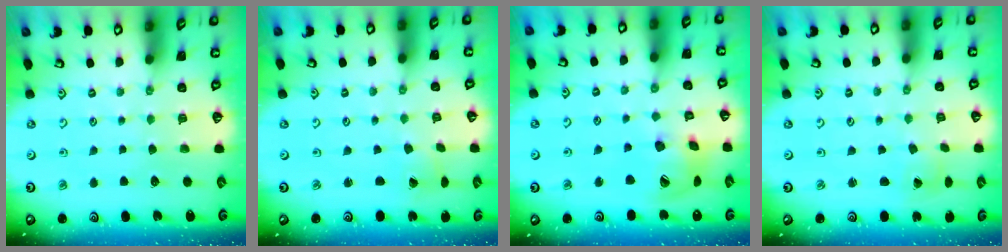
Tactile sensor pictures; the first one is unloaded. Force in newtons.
{"total": 1.1, "press": 1.1, "slide": 0.0}
{"total": 16.1, "press": 16.0, "slide": 2.5}
{"total": 2.1, "press": 2.1, "slide": 0.1}